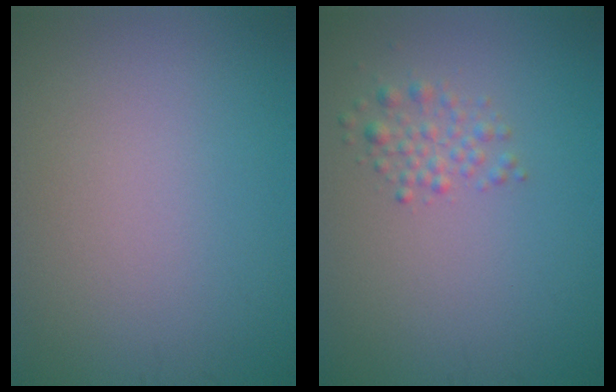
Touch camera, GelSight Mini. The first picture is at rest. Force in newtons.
{"total": 1.7, "press": 1.7, "slide": 0.1}